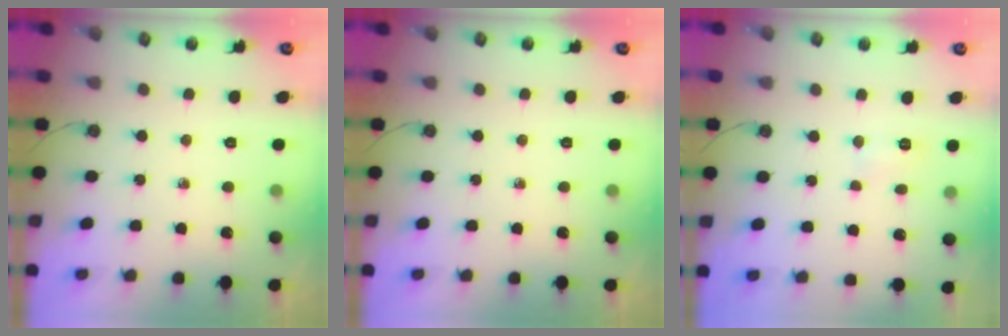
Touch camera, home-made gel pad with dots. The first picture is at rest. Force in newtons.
{"total": 0.0}
{"total": 5.8, "press": 5.8, "slide": 0.6}